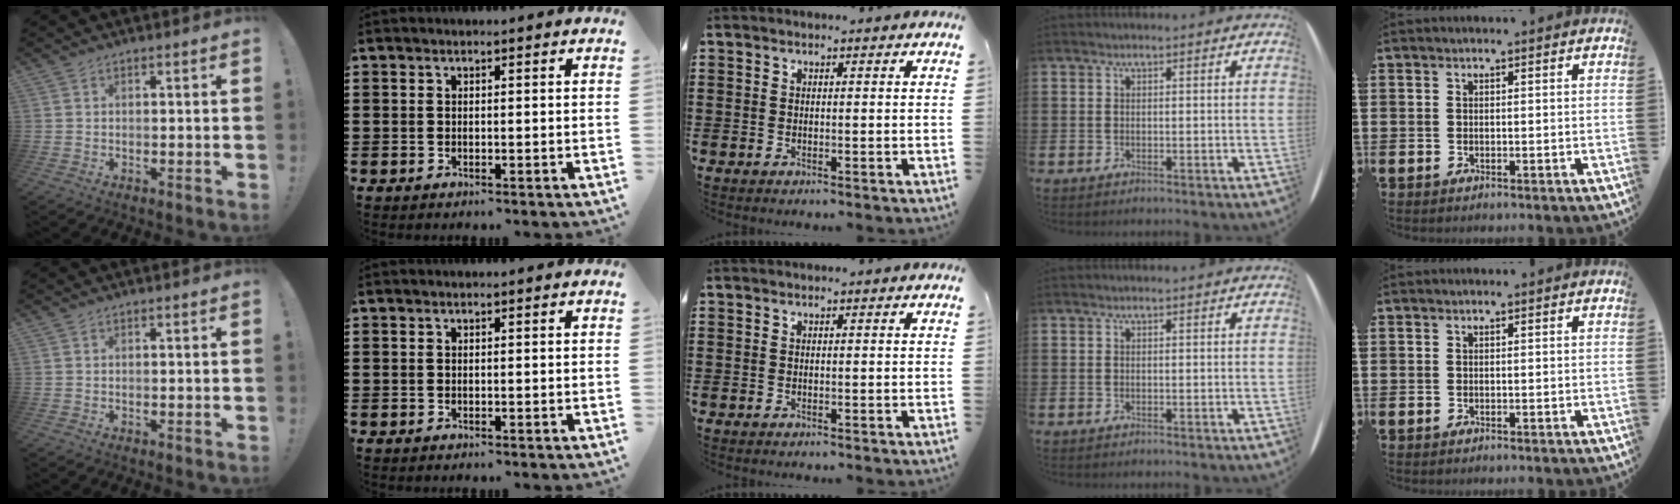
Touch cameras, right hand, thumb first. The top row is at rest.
{}